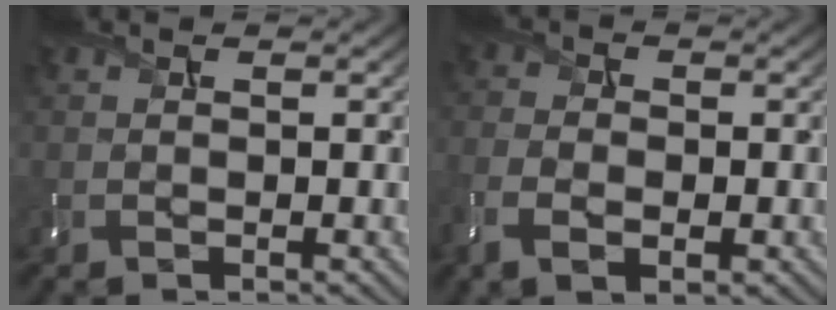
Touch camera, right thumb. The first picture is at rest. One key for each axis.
{"total": 6.6, "fx": -2.8, "fy": 4.0, "fz": 4.5, "tx": -0.108, "ty": -0.019, "tz": -0.050}